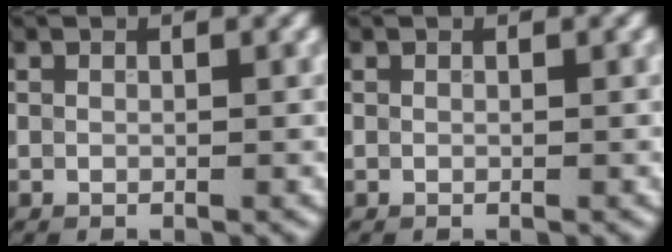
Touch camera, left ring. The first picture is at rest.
{"total": 0.0}